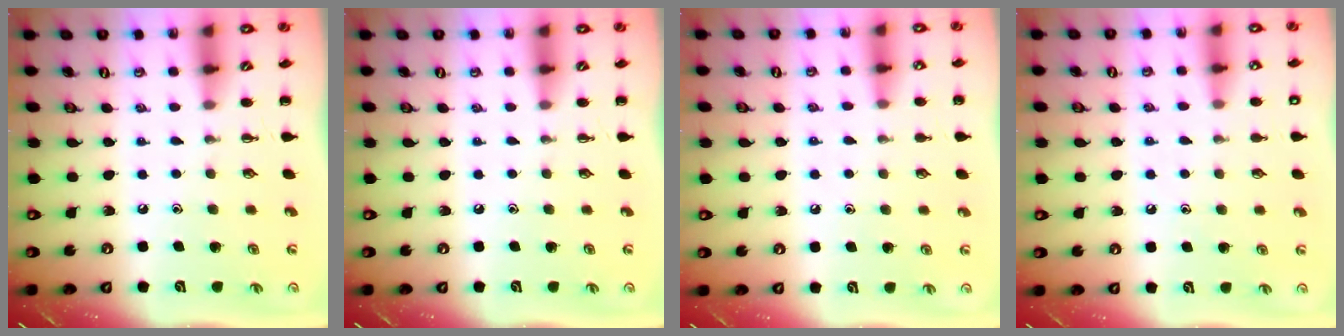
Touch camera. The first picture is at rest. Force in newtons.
{"total": 0.0}
{"total": 7.4, "press": 7.0, "slide": 2.2}
{"total": 8.4, "press": 8.1, "slide": 2.2}